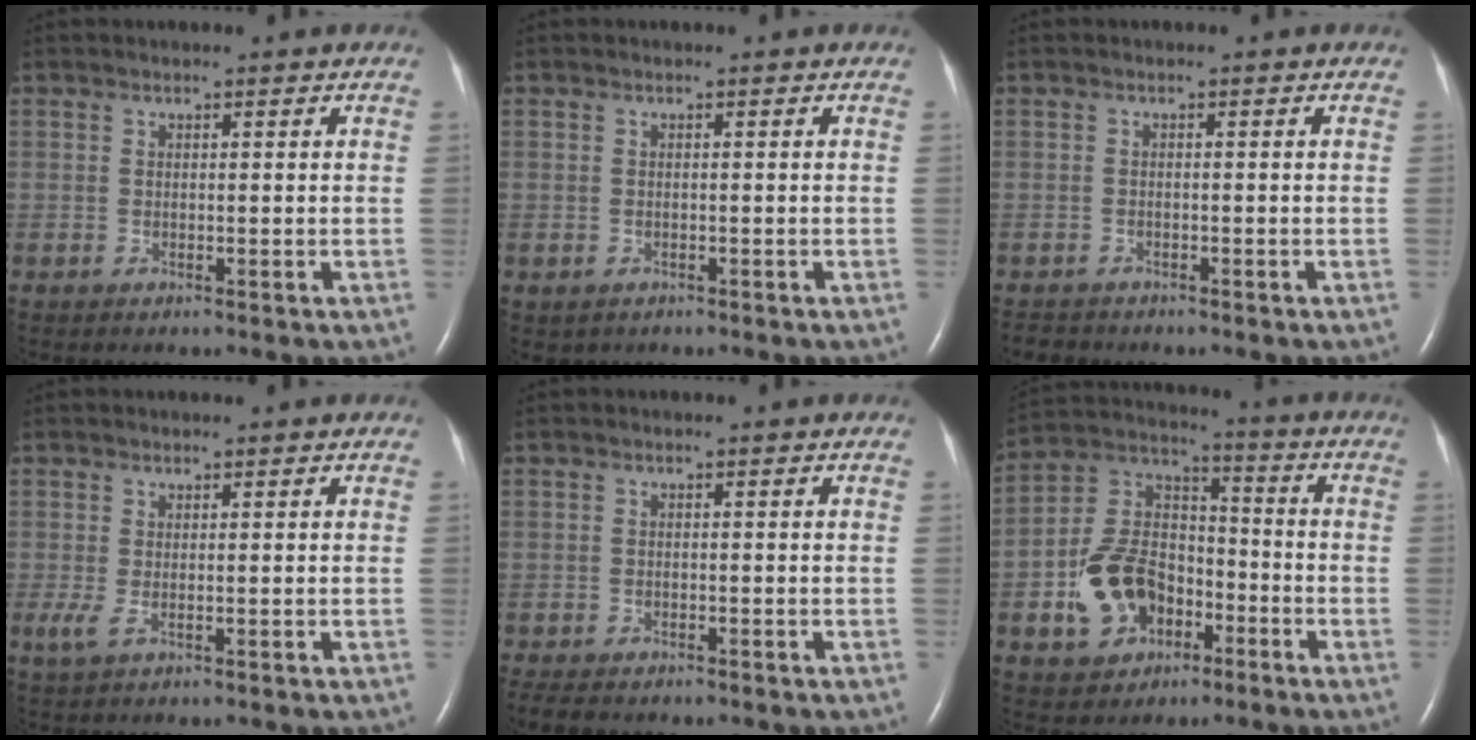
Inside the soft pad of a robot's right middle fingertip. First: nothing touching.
{"total": 1.1, "force": [-0.5, 0.9, 0.3], "torque": [-0.008, 0.002, 0.001]}
{"total": 1.9, "force": [-1.8, 0.7, 0.0], "torque": [-0.001, -0.004, -0.028]}
{"total": 1.7, "force": [-0.3, 0.4, 1.6], "torque": [-0.040, -0.006, -0.003]}
{"total": 4.7, "force": [-3.9, 1.7, 2.1], "torque": [-0.033, -0.010, -0.056]}
{"total": 12.4, "force": [-4.5, 8.6, 7.6], "torque": [-0.169, 0.027, -0.074]}